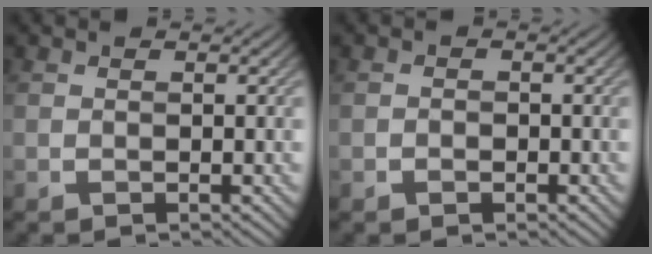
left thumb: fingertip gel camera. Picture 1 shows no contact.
{"total": 0.6, "force": [-0.5, 0.4, 0.2], "torque": [-0.001, -0.001, -0.010]}